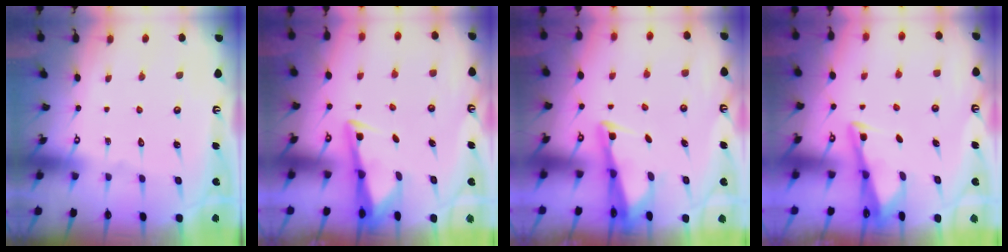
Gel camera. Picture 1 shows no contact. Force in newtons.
{"total": 3.0, "press": 3.0, "slide": 0.3}
{"total": 2.4, "press": 2.3, "slide": 0.5}
{"total": 2.8, "press": 2.8, "slide": 0.3}